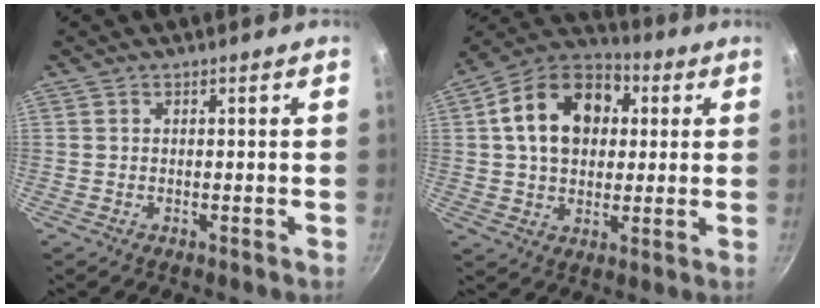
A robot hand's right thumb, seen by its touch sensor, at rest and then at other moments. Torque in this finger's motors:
{"motor_torque": [-0.56, 1.86, 1.04, -0.30, 0.37]}